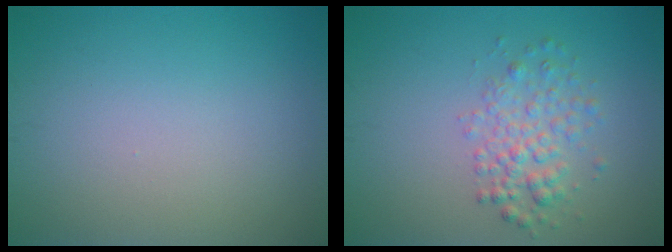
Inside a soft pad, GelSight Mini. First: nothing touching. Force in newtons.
{"total": 2.8, "press": 2.8, "slide": 0.1}